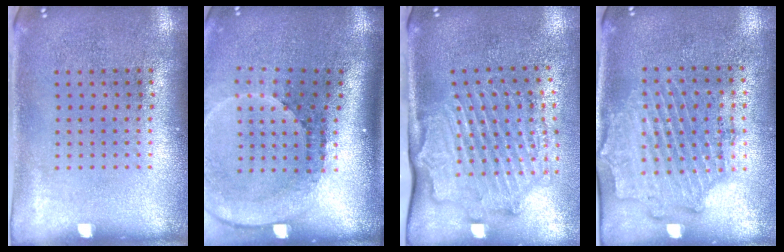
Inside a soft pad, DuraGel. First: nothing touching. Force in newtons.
{"total": 2.7, "press": 1.8, "slide": 1.9}
{"total": 2.1, "press": 2.0, "slide": 0.4}
{"total": 1.8, "press": 1.6, "slide": 0.7}